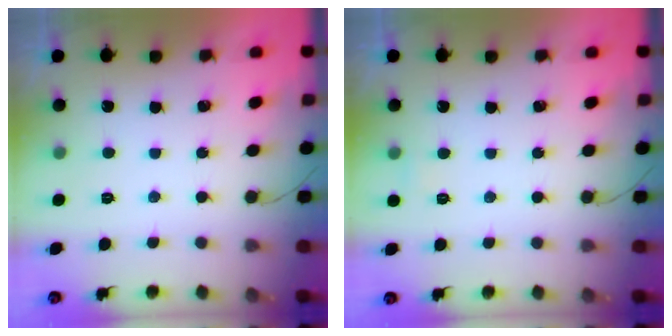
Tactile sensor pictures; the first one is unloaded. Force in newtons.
{"total": 7.0, "press": 1.7, "slide": 6.8}